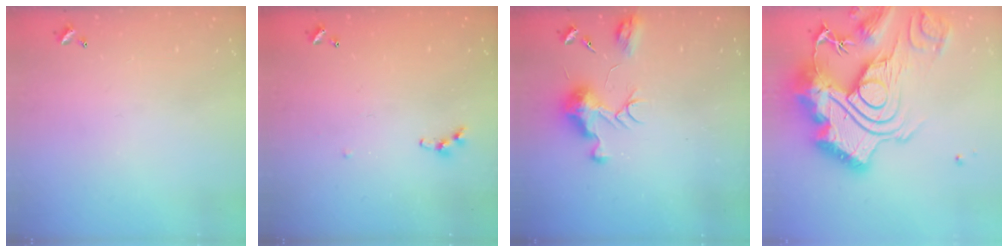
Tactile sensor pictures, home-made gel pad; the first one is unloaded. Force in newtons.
{"total": 5.3, "press": 5.2, "slide": 0.6}
{"total": 10.0, "press": 10.0, "slide": 0.6}
{"total": 0.7, "press": 0.7, "slide": 0.0}